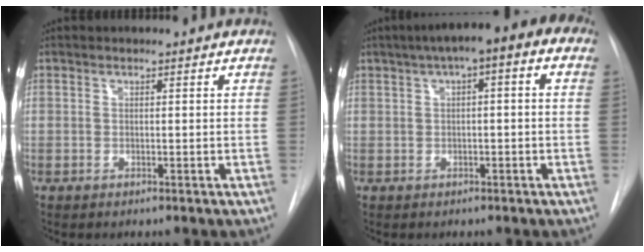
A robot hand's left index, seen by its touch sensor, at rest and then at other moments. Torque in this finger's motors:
{"motor_torque": [0.62, -0.66, 0.05, 0.04]}